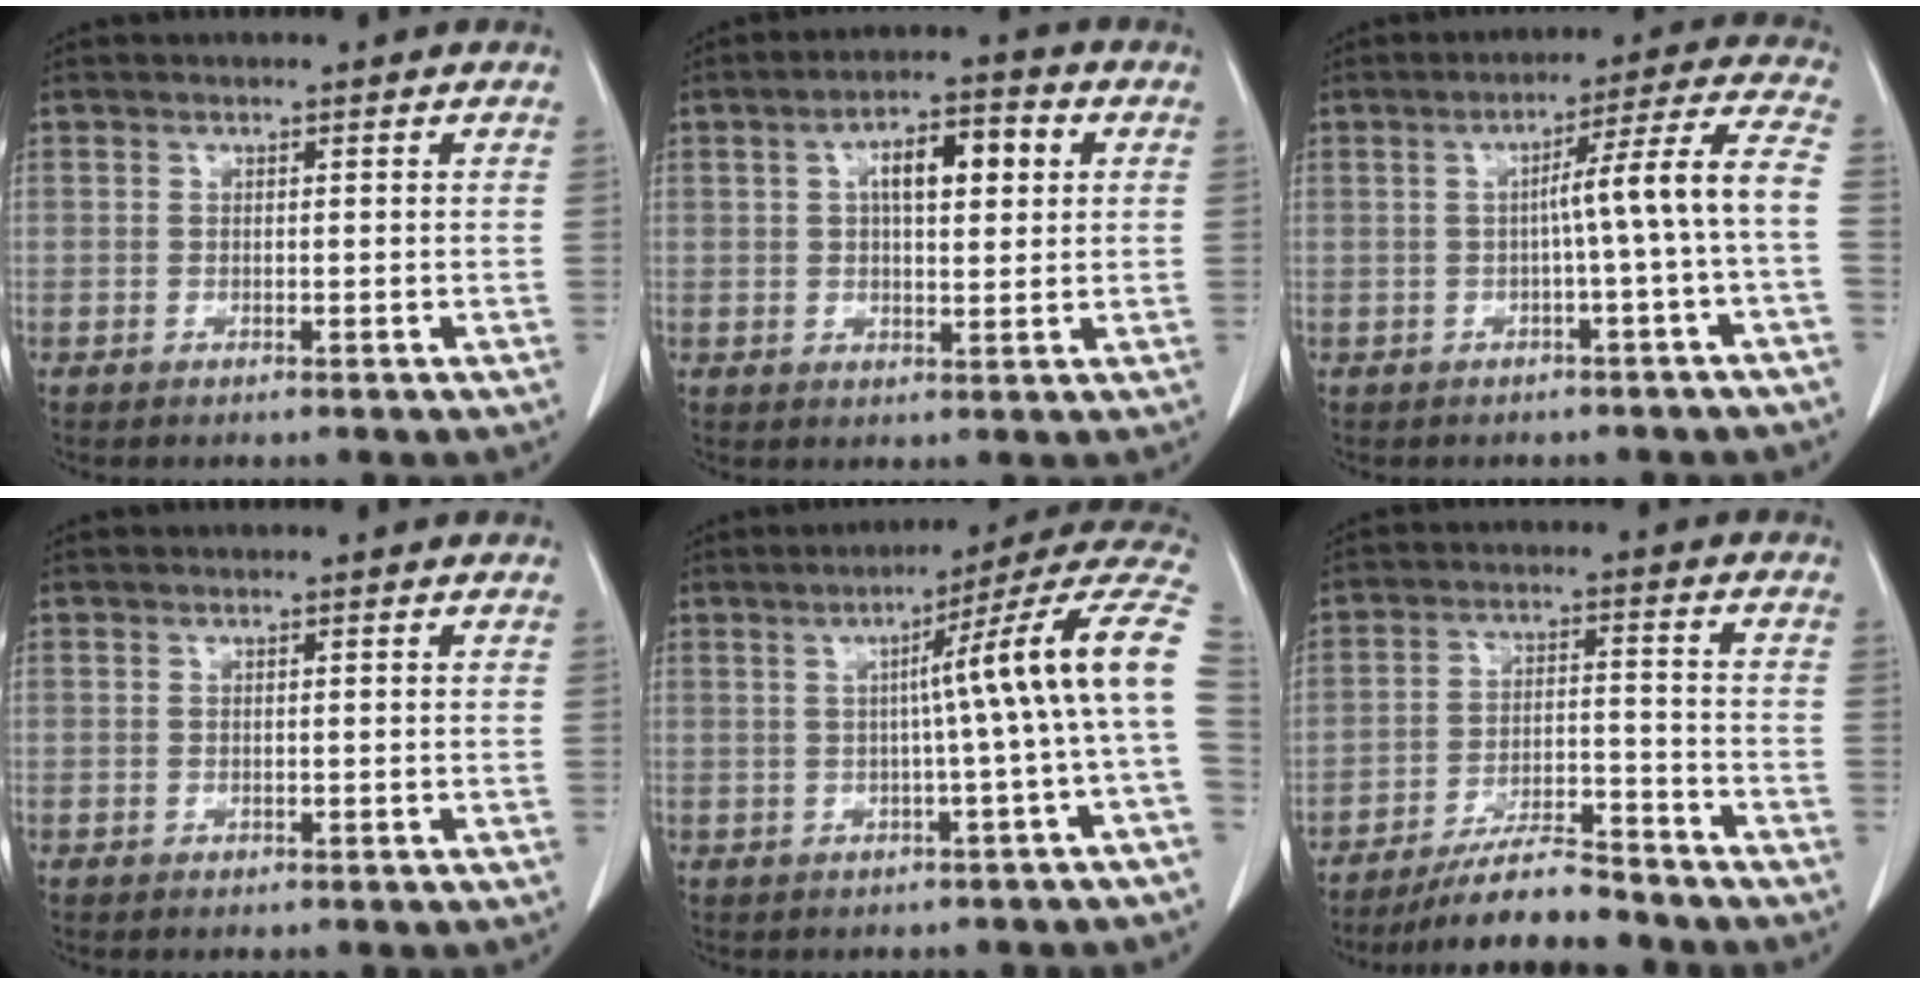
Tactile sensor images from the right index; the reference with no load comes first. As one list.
[{"total": 8.1, "force": [2.1, 2.7, 7.3], "torque": [-0.122, 0.019, 0.031]}, {"total": 8.7, "force": [-1.3, -1.7, 8.4], "torque": [-0.119, 0.023, -0.017]}, {"total": 0.0}, {"total": 13.6, "force": [0.7, -1.8, 13.5], "torque": [-0.162, 0.030, -0.002]}, {"total": 10.1, "force": [-9.2, 1.3, 3.9], "torque": [-0.063, -0.001, -0.160]}]